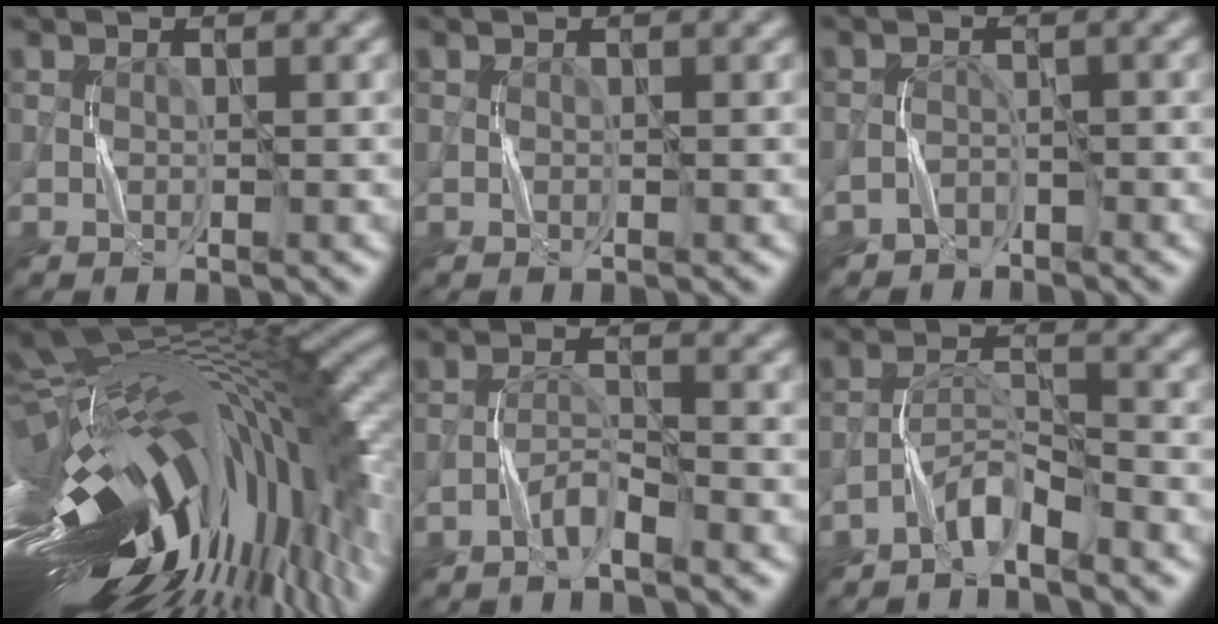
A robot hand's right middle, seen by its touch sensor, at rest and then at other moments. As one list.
[{"total": 0.0}, {"total": 1.7, "force": [-1.6, 0.7, -0.2], "torque": [0.007, 0.008, -0.031]}, {"total": 19.7, "force": [-3.3, 7.5, 17.9], "torque": [-0.304, -0.029, -0.058]}, {"total": 2.1, "force": [-1.7, 0.2, 1.3], "torque": [-0.026, 0.011, -0.035]}, {"total": 3.1, "force": [-2.7, 0.5, 1.6], "torque": [-0.030, 0.013, -0.056]}]